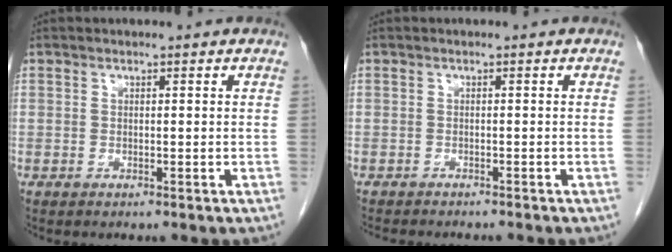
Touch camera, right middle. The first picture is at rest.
{"total": 5.9, "force": [-5.3, 1.2, 2.4], "torque": [-0.029, -0.006, -0.070]}